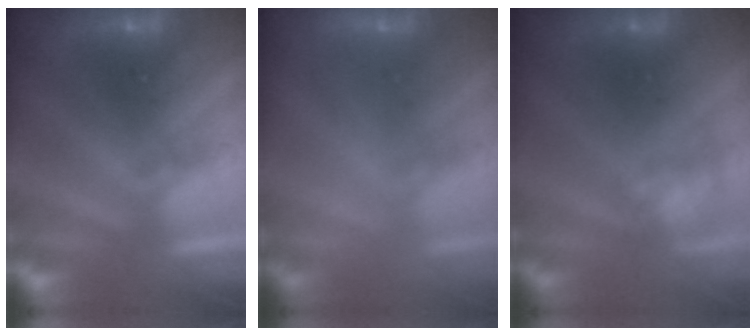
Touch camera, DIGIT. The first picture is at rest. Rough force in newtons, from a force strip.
{"total": 2.2}
{"total": 2.3}